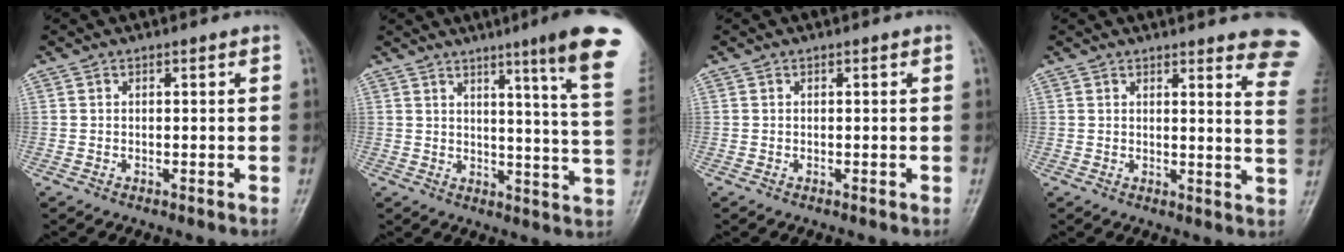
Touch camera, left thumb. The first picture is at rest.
{"total": 15.7, "force": [9.3, -0.2, 12.6], "torque": [-0.153, -0.058, 0.104]}
{"total": 0.0}
{"total": 13.4, "force": [11.5, 1.8, 6.7], "torque": [-0.044, -0.080, 0.106]}